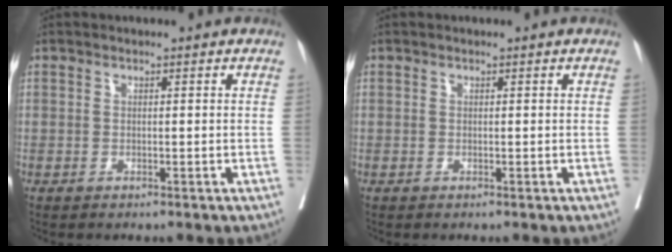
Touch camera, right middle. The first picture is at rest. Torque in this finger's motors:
{"motor_torque": [0.13, -0.16, 0.03, 0.01]}